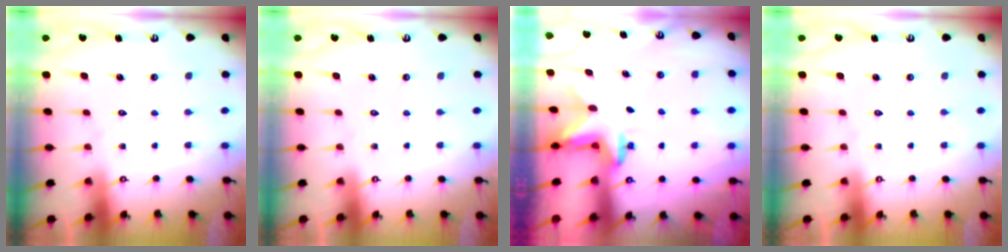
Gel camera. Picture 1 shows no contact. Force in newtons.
{"total": 0.0}
{"total": 2.4, "press": 2.3, "slide": 0.4}
{"total": 0.0}